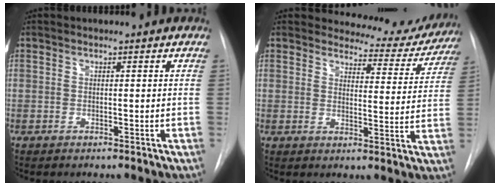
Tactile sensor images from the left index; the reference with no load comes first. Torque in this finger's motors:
{"motor_torque": [0.85, -1.05, 0.03, -0.05]}